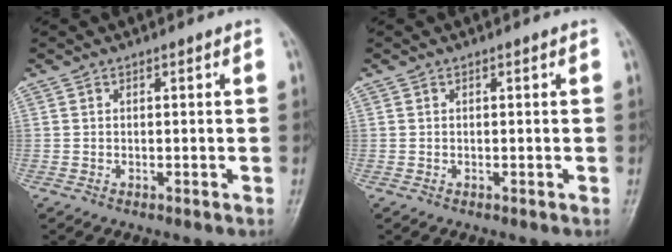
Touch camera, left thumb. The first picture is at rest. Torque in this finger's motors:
{"motor_torque": [0.04, 0.04, -0.05, 0.05, 0.00]}